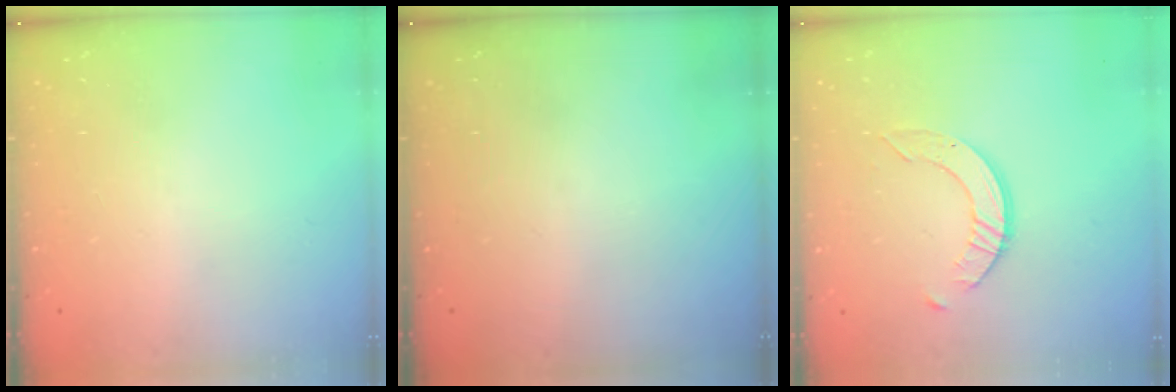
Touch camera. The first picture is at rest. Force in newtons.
{"total": 0.0}
{"total": 5.0, "press": 5.0, "slide": 0.4}